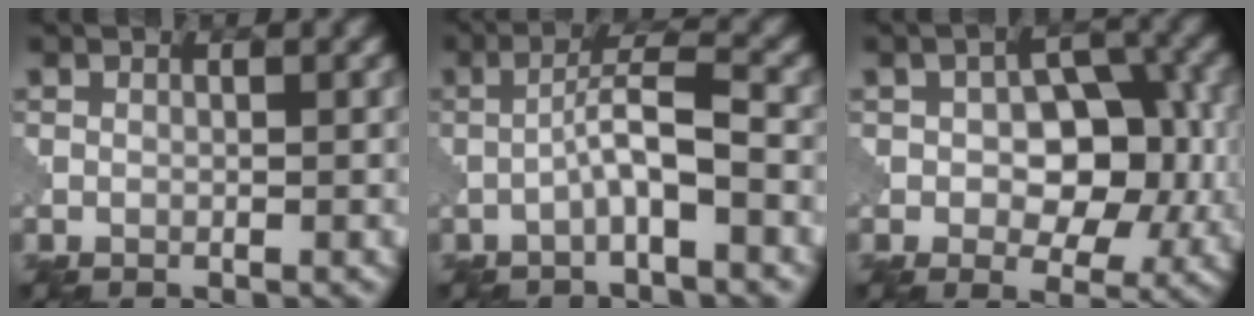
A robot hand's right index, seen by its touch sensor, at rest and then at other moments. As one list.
[{"total": 3.7, "force": [-1.4, 0.4, 3.4], "torque": [-0.061, 0.017, -0.033]}, {"total": 7.4, "force": [-0.3, 4.6, 5.8], "torque": [-0.075, 0.000, -0.008]}]